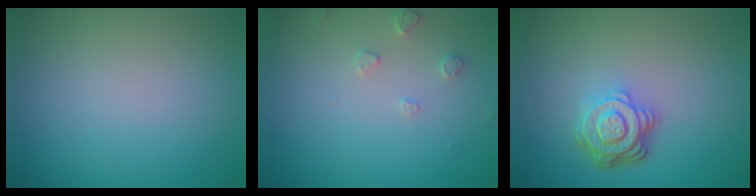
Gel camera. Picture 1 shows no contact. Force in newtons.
{"total": 1.2, "press": 1.2, "slide": 0.2}
{"total": 4.5, "press": 3.3, "slide": 3.1}